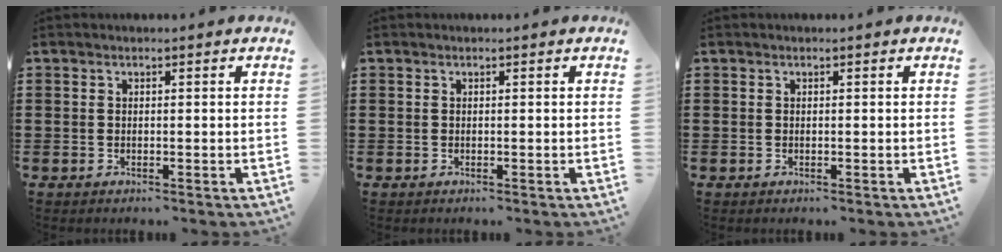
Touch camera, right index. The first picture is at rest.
{"total": 0.0}
{"total": 0.0}